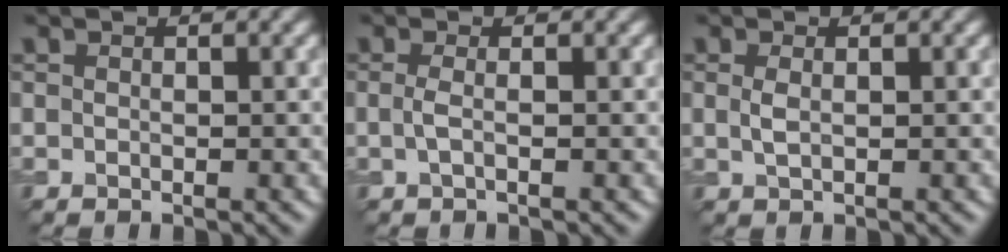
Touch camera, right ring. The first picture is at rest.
{"total": 1.2, "force": [-0.1, 0.4, 1.2], "torque": [-0.025, -0.004, -0.005]}
{"total": 1.0, "force": [0.2, 0.4, 0.9], "torque": [-0.022, -0.001, 0.004]}